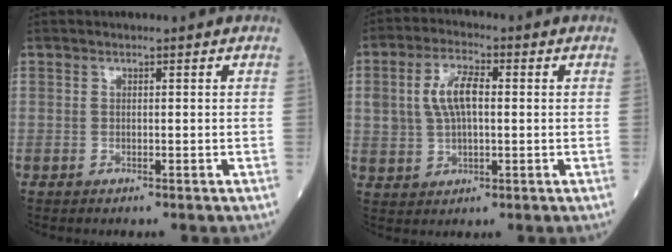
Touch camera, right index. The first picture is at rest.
{"total": 7.3, "force": [1.1, 3.4, 6.3], "torque": [-0.133, 0.015, 0.024]}